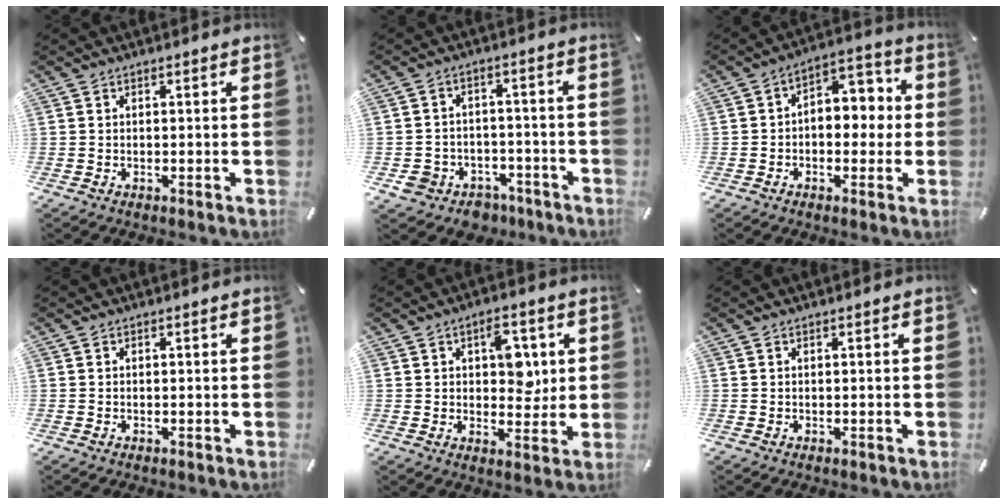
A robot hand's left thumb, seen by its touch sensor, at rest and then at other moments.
{"total": 6.8, "force": [-3.8, 5.4, 1.4], "torque": [-0.032, 0.027, -0.067]}
{"total": 6.7, "force": [-0.4, 5.1, 4.3], "torque": [-0.050, -0.002, -0.016]}
{"total": 0.0}
{"total": 8.0, "force": [2.2, 5.2, 5.7], "torque": [-0.056, -0.010, 0.027]}
{"total": 0.0}